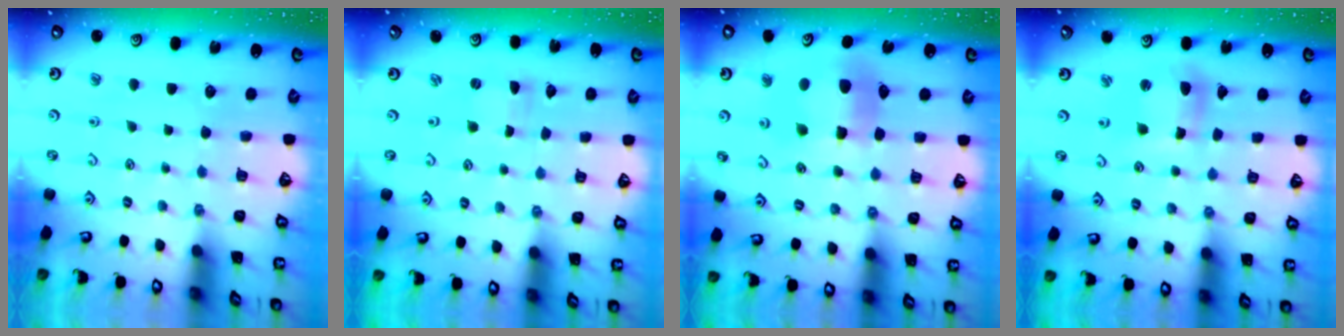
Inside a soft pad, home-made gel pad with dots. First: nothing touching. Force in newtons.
{"total": 0.0}
{"total": 9.7, "press": 9.6, "slide": 1.3}
{"total": 8.9, "press": 8.7, "slide": 1.4}